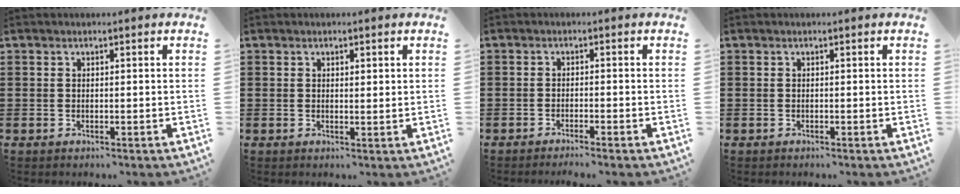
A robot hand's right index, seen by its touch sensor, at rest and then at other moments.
{"total": 0.8, "force": [0.5, 0.4, 0.4], "torque": [-0.009, 0.004, 0.009]}
{"total": 1.3, "force": [-1.2, -0.3, 0.4], "torque": [-0.008, 0.001, -0.024]}
{"total": 0.0}